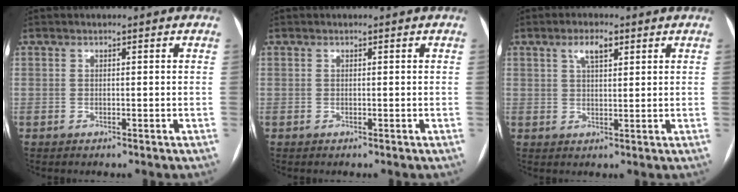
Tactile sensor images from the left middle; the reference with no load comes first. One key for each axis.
{"total": 0.0}
{"total": 3.6, "fx": 1.9, "fy": 1.2, "fz": 2.8, "tx": -0.054, "ty": 0.007, "tz": 0.035}